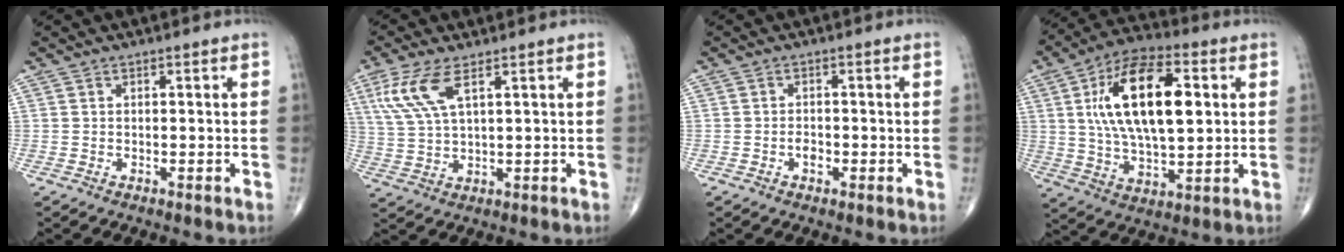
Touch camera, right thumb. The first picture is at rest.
{"total": 9.1, "force": [4.0, 3.5, 7.4], "torque": [-0.177, -0.002, 0.086]}
{"total": 1.9, "force": [-0.7, 1.2, 1.3], "torque": [-0.016, 0.004, -0.013]}
{"total": 20.3, "force": [4.1, 9.4, 17.5], "torque": [-0.294, 0.003, 0.069]}